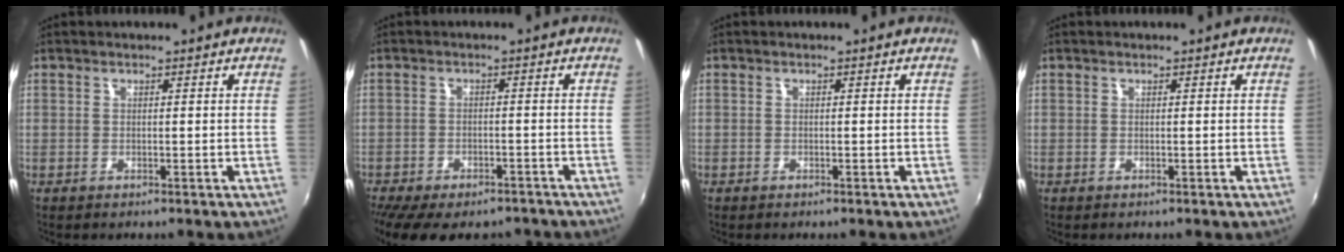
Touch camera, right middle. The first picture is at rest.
{"total": 13.4, "force": [-10.6, 4.9, 6.5], "torque": [-0.138, -0.034, -0.151]}
{"total": 0.7, "force": [-0.4, 0.5, -0.1], "torque": [-0.001, 0.003, -0.006]}
{"total": 0.0}